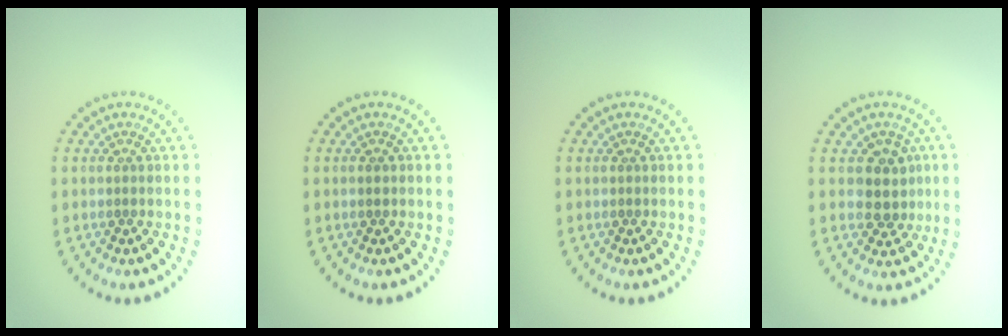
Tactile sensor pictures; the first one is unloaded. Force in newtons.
{"total": 0.8, "press": 0.8, "slide": 0.1}
{"total": 0.0}
{"total": 2.9, "press": 2.6, "slide": 1.4}